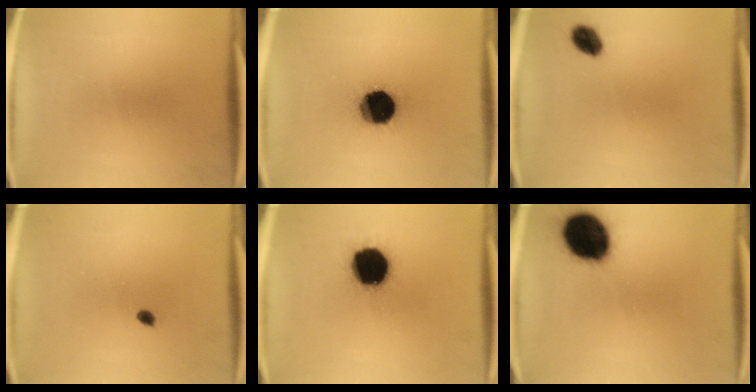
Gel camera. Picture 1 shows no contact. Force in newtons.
{"total": 19.0}
{"total": 4.3}
{"total": 1.1}
{"total": 19.1}
{"total": 19.3}